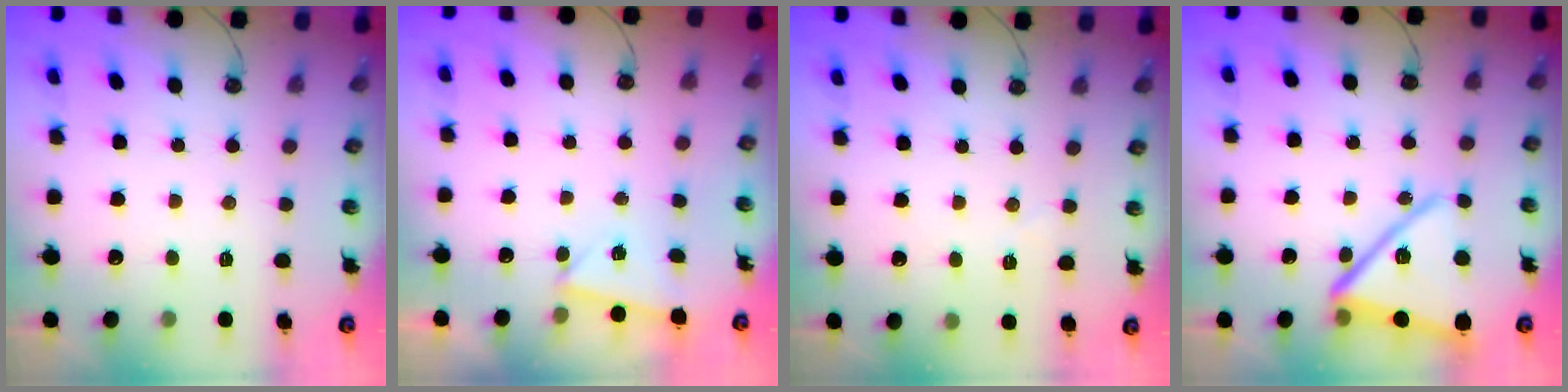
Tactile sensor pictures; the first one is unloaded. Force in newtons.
{"total": 2.2, "press": 2.2, "slide": 0.2}
{"total": 3.3, "press": 2.8, "slide": 1.7}
{"total": 16.4, "press": 16.4, "slide": 1.1}